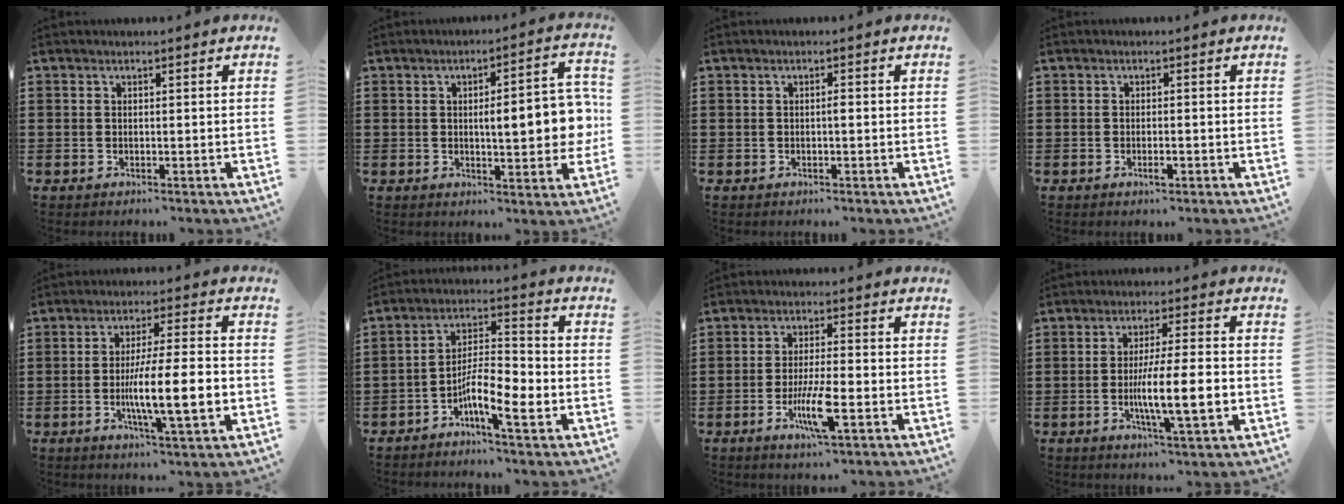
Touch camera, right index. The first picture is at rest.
{"total": 8.2, "force": [-0.1, 2.2, 7.8], "torque": [-0.109, -0.008, -0.010]}
{"total": 0.7, "force": [-0.2, 0.1, 0.7], "torque": [-0.014, -0.004, -0.003]}
{"total": 1.6, "force": [-0.8, 0.4, 1.4], "torque": [-0.026, -0.002, -0.013]}
{"total": 12.3, "force": [-2.7, 2.3, 11.7], "torque": [-0.196, -0.014, -0.050]}
{"total": 8.7, "force": [-4.1, 2.2, 7.3], "torque": [-0.149, -0.002, -0.078]}
{"total": 7.4, "force": [-2.7, 1.5, 6.7], "torque": [-0.134, -0.012, -0.049]}
{"total": 10.4, "force": [-2.2, 1.7, 10.0], "torque": [-0.169, -0.010, -0.039]}